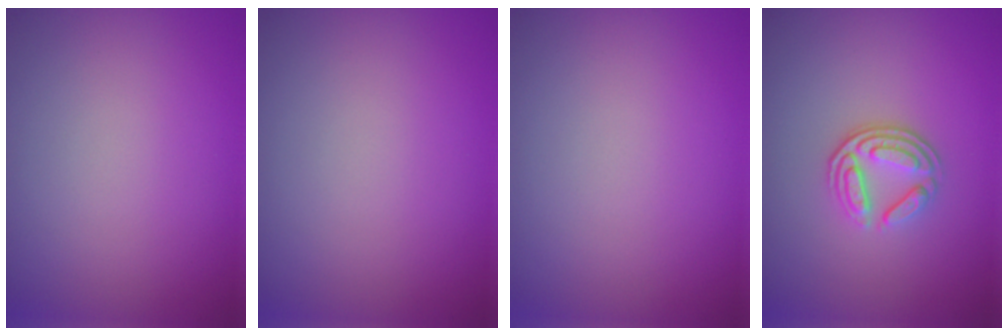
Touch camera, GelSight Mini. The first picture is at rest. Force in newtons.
{"total": 0.0}
{"total": 0.0}
{"total": 3.5, "press": 2.7, "slide": 2.2}